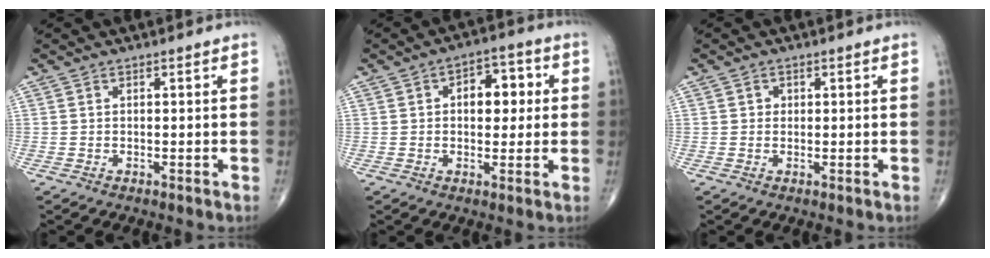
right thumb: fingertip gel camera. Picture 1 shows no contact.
{"total": 7.8, "force": [1.3, 4.9, 5.9], "torque": [-0.048, 0.013, 0.014]}
{"total": 1.1, "force": [0.3, 1.0, 0.3], "torque": [0.001, 0.000, 0.004]}